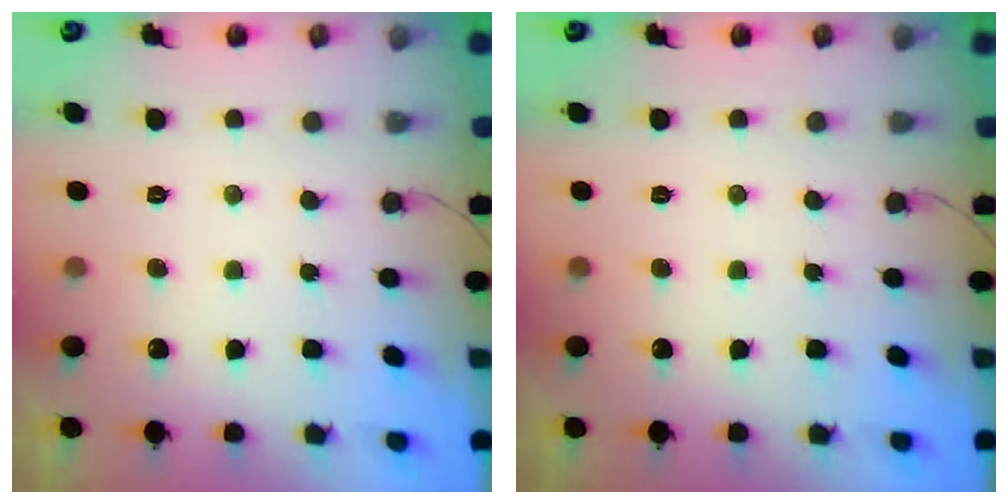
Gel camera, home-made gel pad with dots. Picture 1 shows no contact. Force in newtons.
{"total": 0.0}